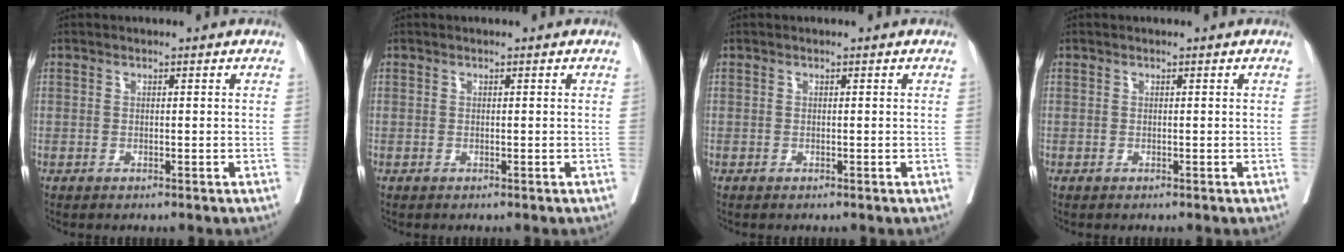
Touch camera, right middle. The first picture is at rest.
{"total": 0.0}
{"total": 0.0}
{"total": 0.0}